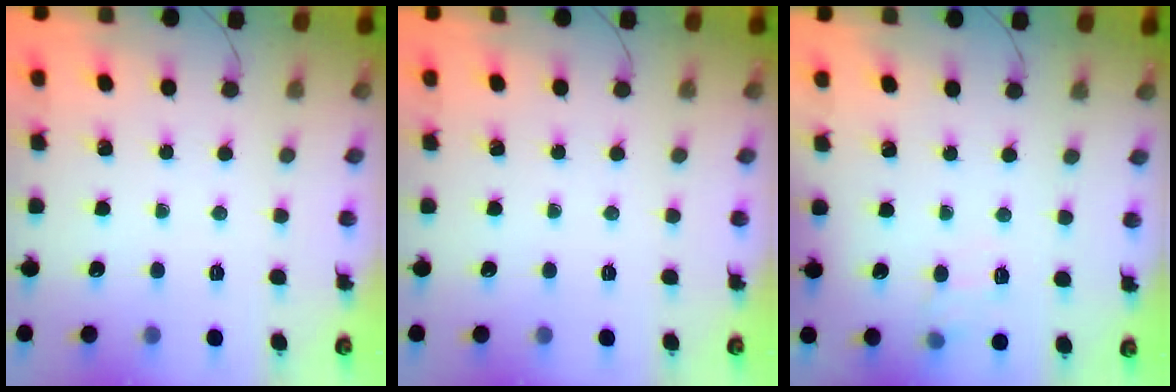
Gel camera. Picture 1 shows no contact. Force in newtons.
{"total": 0.0}
{"total": 9.5, "press": 9.4, "slide": 1.7}